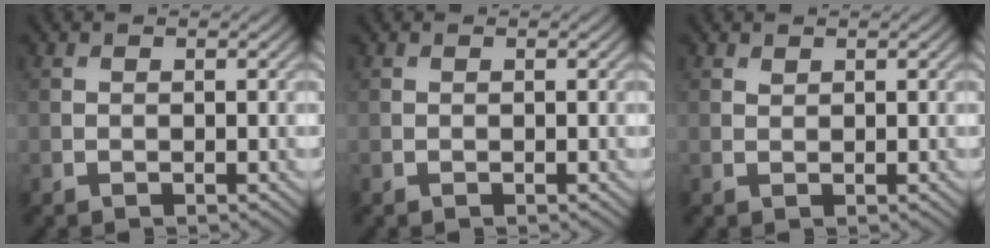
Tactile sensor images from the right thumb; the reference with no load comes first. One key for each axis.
{"total": 0.0}
{"total": 0.5, "fx": 0.5, "fy": 0.2, "fz": 0.1, "tx": -0.002, "ty": -0.002, "tz": 0.012}